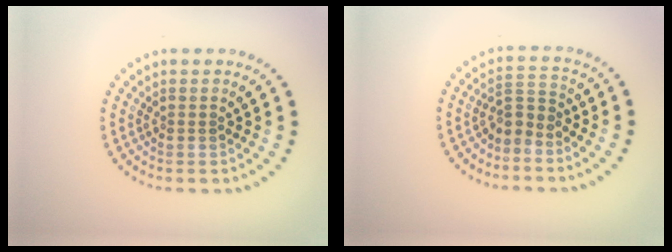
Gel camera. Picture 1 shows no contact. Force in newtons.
{"total": 2.3, "press": 1.5, "slide": 1.7}